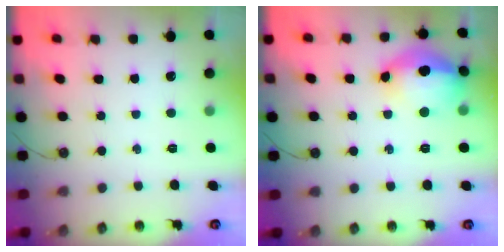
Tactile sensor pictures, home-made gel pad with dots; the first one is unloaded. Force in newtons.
{"total": 23.0, "press": 19.6, "slide": 12.0}